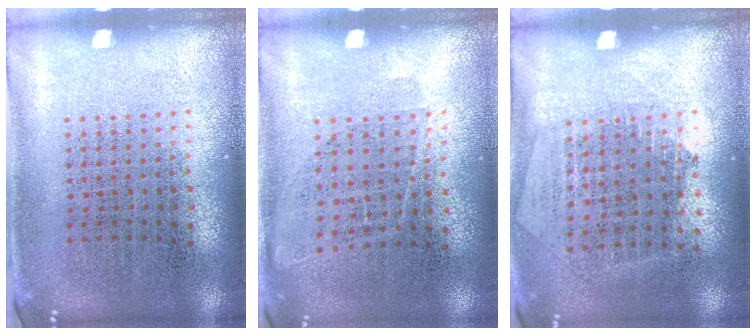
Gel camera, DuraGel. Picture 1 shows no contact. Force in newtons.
{"total": 0.9, "press": 0.7, "slide": 0.6}
{"total": 1.2, "press": 1.1, "slide": 0.6}